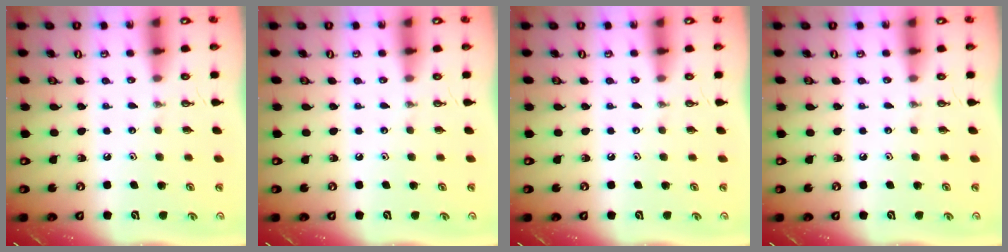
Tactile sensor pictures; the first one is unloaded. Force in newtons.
{"total": 0.0}
{"total": 0.0}
{"total": 0.0}